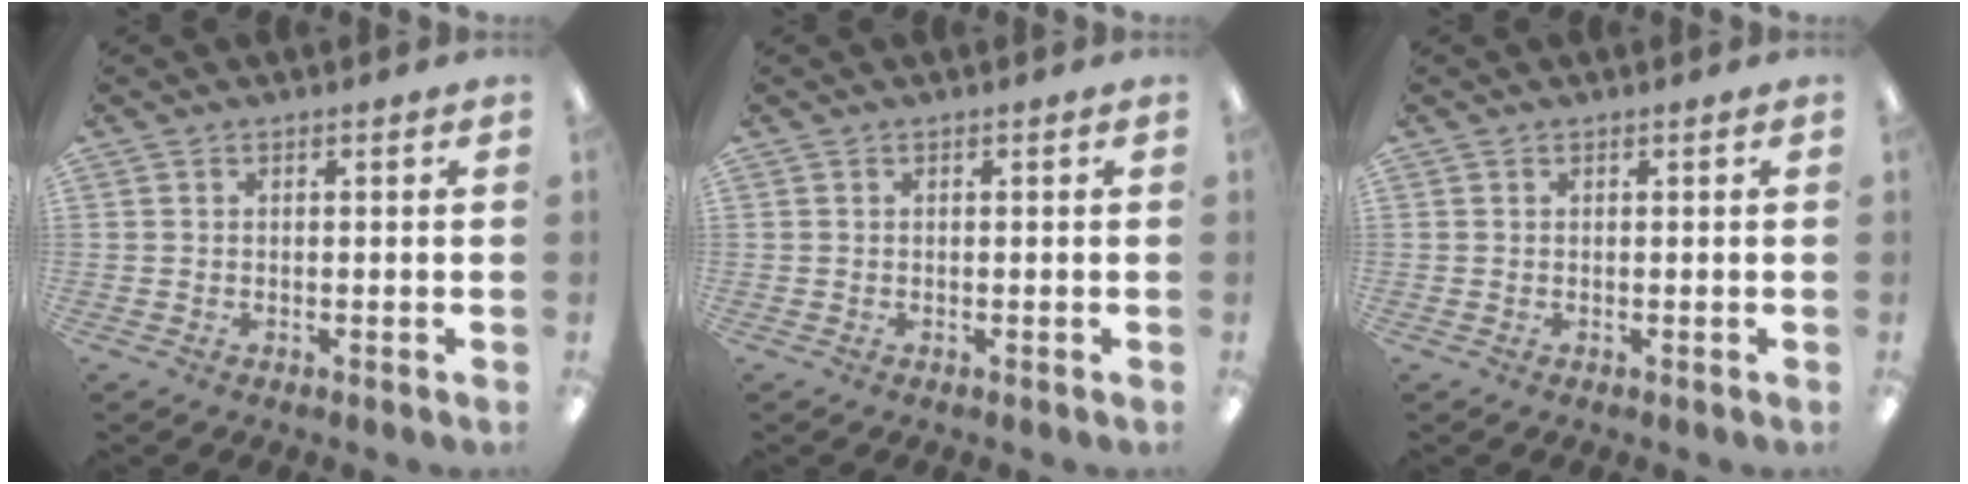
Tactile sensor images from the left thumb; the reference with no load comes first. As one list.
[{"total": 0.0}, {"total": 0.0}]